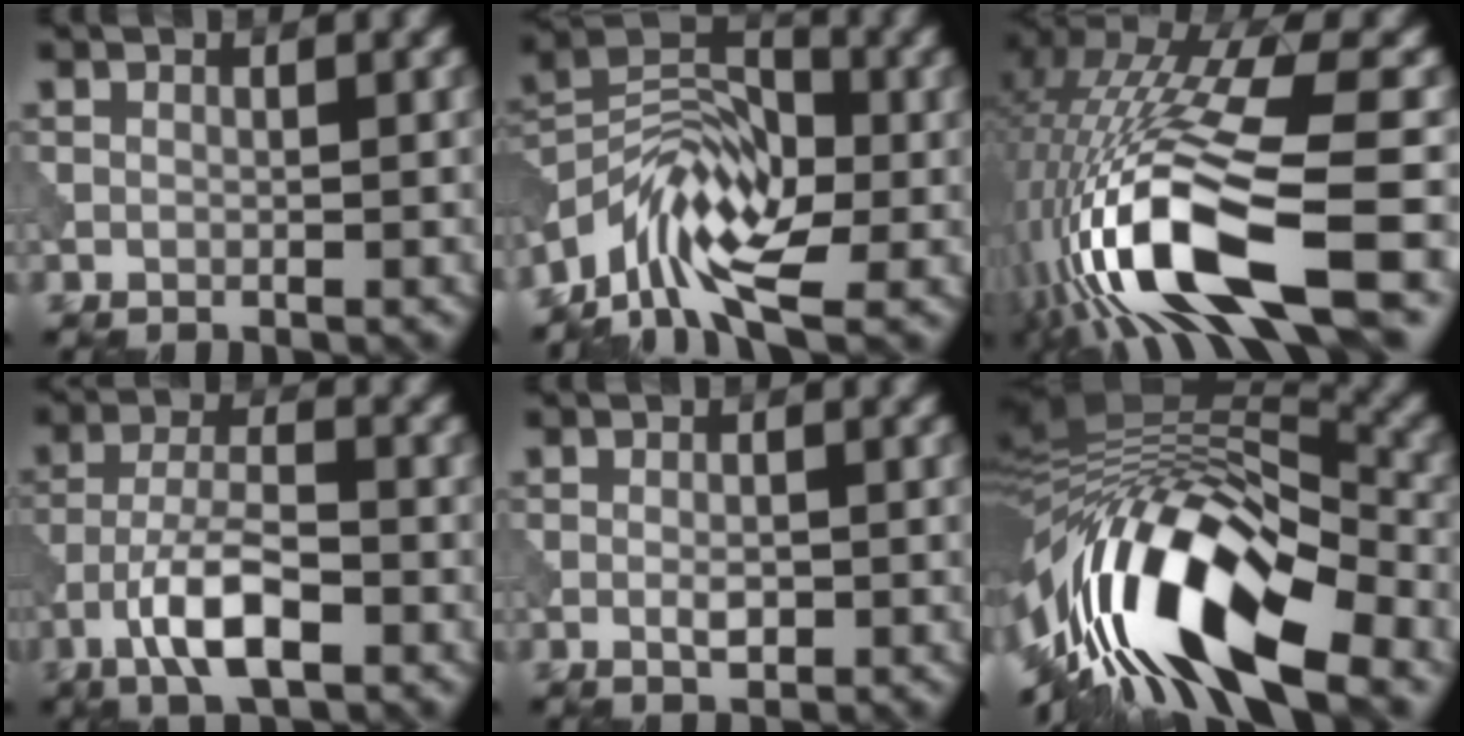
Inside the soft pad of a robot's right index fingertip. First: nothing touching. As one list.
[{"total": 9.4, "force": [-5.7, 4.3, 6.2], "torque": [-0.098, 0.006, -0.124]}, {"total": 15.6, "force": [-5.2, 5.4, 13.7], "torque": [-0.270, 0.003, -0.087]}, {"total": 6.5, "force": [-3.2, 2.2, 5.2], "torque": [-0.095, 0.005, -0.064]}, {"total": 1.6, "force": [-0.5, 0.7, 1.3], "torque": [-0.023, 0.000, -0.010]}, {"total": 16.6, "force": [-6.4, 6.5, 13.9], "torque": [-0.251, 0.012, -0.124]}]